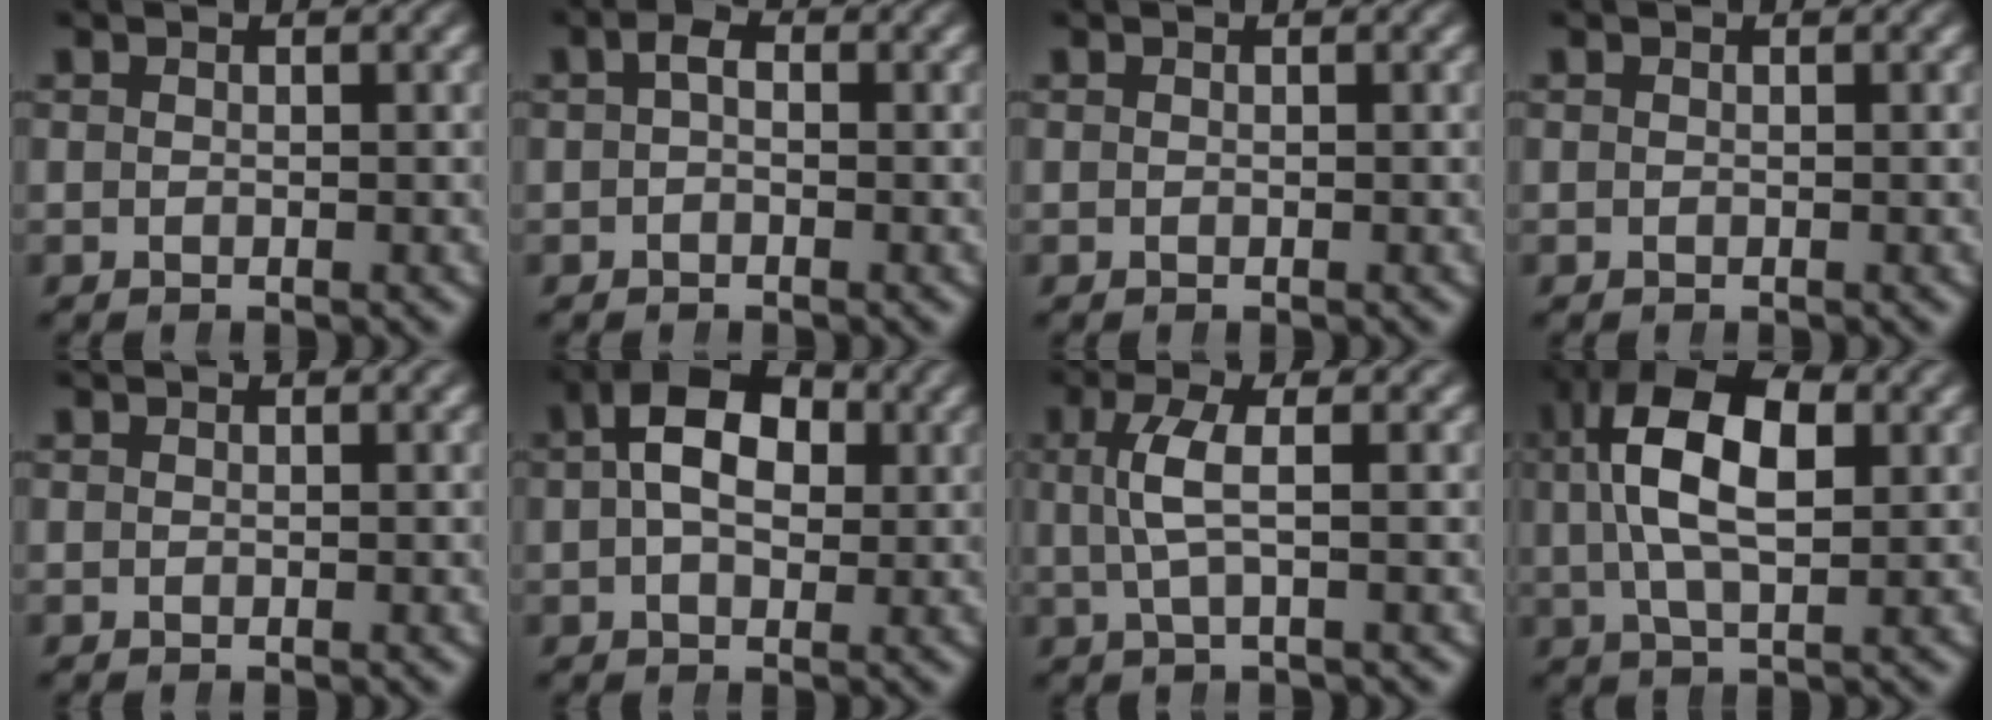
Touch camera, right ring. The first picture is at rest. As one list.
[{"total": 1.9, "force": [0.3, 1.1, 1.5], "torque": [-0.019, 0.009, 0.003]}, {"total": 0.0}, {"total": 0.0}, {"total": 0.0}, {"total": 9.8, "force": [2.1, 6.2, 7.2], "torque": [-0.110, 0.007, 0.024]}, {"total": 3.3, "force": [0.5, 0.4, 3.2], "torque": [-0.065, 0.012, 0.010]}, {"total": 9.7, "force": [2.0, 5.1, 8.0], "torque": [-0.139, 0.005, 0.030]}]